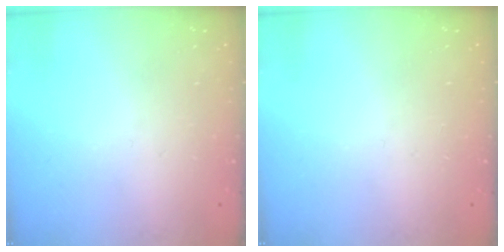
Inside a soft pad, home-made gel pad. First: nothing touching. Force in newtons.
{"total": 0.0}